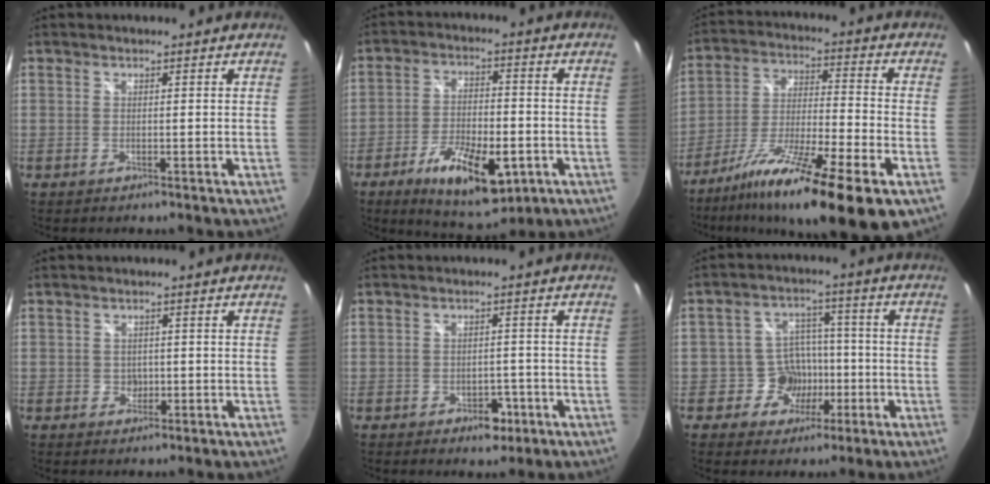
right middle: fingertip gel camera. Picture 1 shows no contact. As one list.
[{"total": 14.4, "force": [-6.8, 5.8, 11.3], "torque": [-0.213, -0.018, -0.102]}, {"total": 19.4, "force": [-12.1, 2.2, 15.0], "torque": [-0.266, -0.033, -0.209]}, {"total": 1.7, "force": [-0.2, 1.7, 0.4], "torque": [-0.001, -0.002, -0.001]}, {"total": 3.8, "force": [-2.0, 2.7, 1.9], "torque": [-0.034, 0.001, -0.018]}, {"total": 7.8, "force": [-2.7, 7.2, 1.2], "torque": [-0.032, 0.033, -0.035]}]